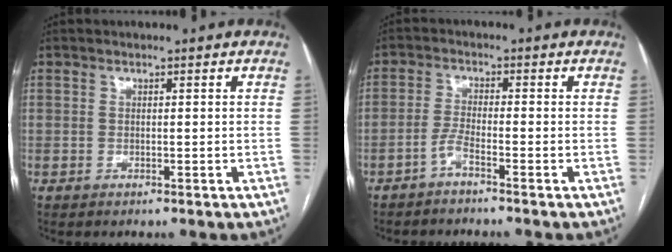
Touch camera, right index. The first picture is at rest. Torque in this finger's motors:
{"motor_torque": [0.33, -0.27, 0.04, 0.02]}